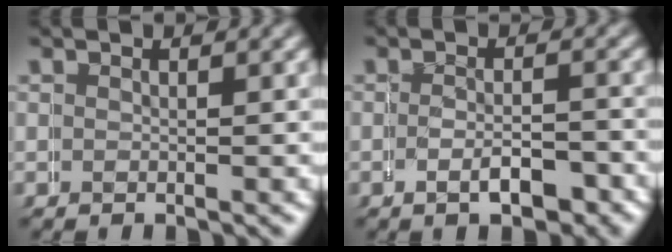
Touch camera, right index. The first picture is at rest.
{"total": 2.2, "force": [-1.8, 0.7, 1.2], "torque": [-0.018, -0.006, -0.032]}